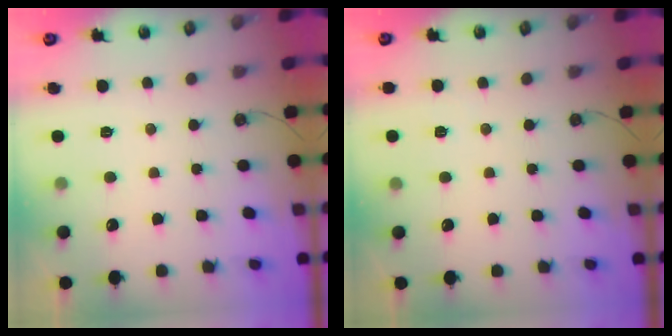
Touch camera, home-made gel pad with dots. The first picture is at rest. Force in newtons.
{"total": 1.5, "press": 1.4, "slide": 0.4}